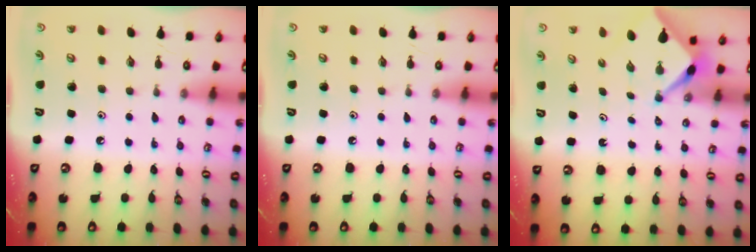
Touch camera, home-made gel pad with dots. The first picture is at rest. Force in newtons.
{"total": 0.0}
{"total": 2.5, "press": 2.5, "slide": 0.3}